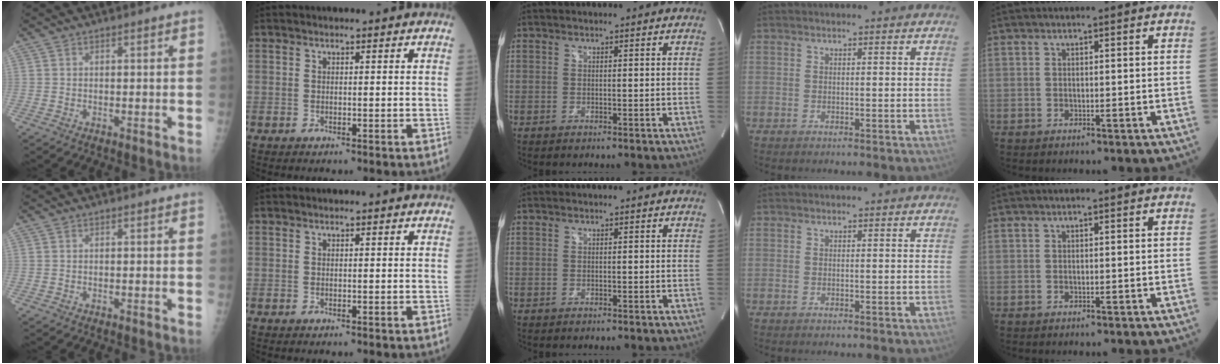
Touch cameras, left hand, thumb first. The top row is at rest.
{}